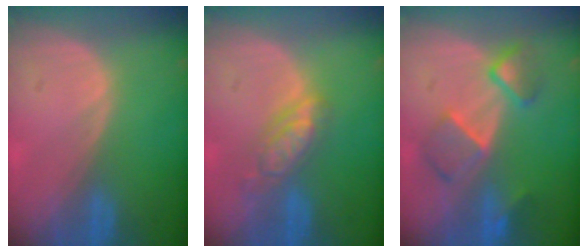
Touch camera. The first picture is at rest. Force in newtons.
{"total": 5.5, "press": 5.0, "slide": 2.4}
{"total": 6.2, "press": 6.1, "slide": 0.3}